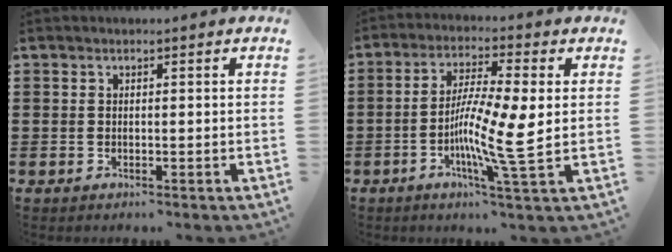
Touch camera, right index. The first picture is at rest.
{"total": 10.3, "force": [-1.4, 0.4, 10.2], "torque": [-0.191, -0.012, -0.029]}